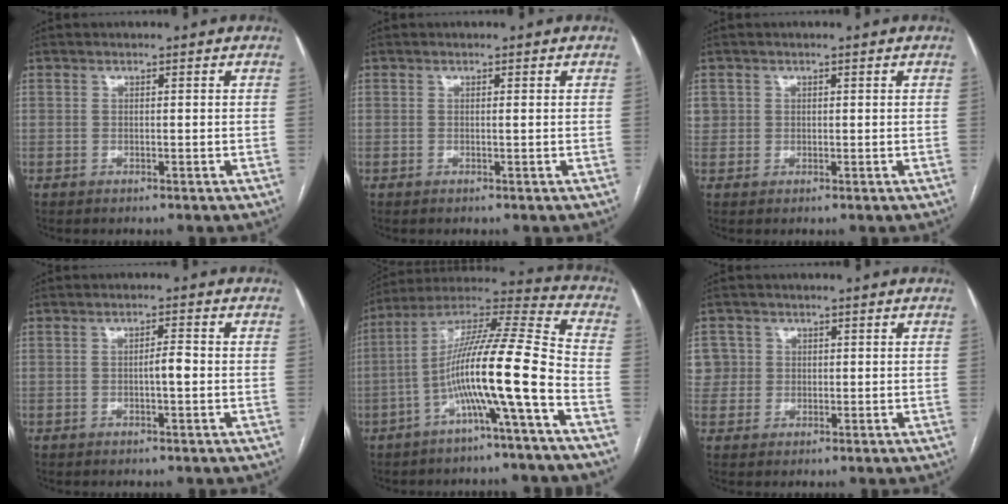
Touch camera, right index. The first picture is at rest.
{"total": 0.0}
{"total": 2.4, "force": [0.6, 2.2, 0.4], "torque": [0.001, 0.010, 0.014]}
{"total": 2.4, "force": [-0.4, 0.3, 2.3], "torque": [-0.037, 0.003, -0.008]}
{"total": 15.3, "force": [-5.3, -0.7, 14.4], "torque": [-0.254, 0.018, -0.100]}
{"total": 4.4, "force": [1.1, 4.3, -0.1], "torque": [0.016, 0.017, 0.024]}